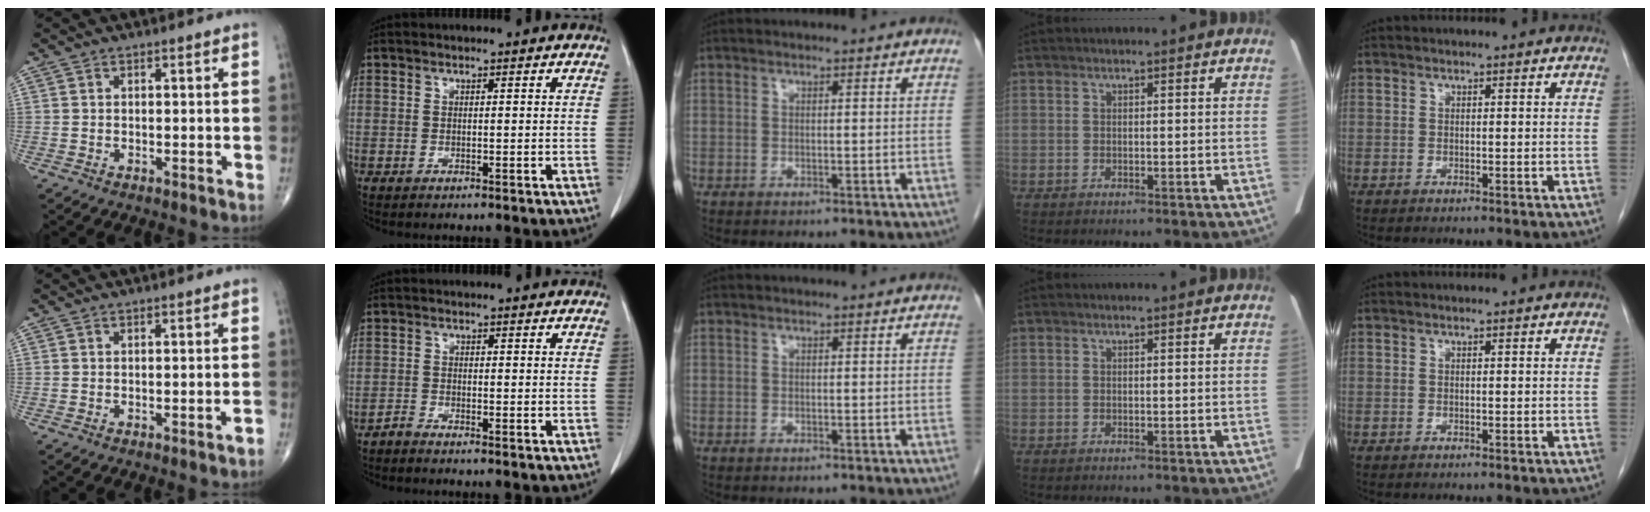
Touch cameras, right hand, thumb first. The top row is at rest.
{"thumb": {"total": 0.7, "force": [-0.6, 0.1, 0.4], "torque": [-0.008, 0.008, -0.007]}, "index": {"total": 1.6, "force": [-1.3, 0.3, 0.7], "torque": [-0.016, 0.001, -0.028]}}